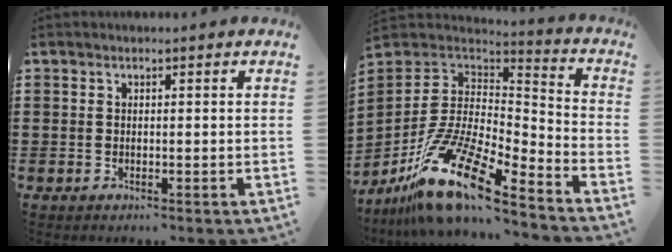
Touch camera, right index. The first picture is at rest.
{"total": 15.2, "force": [-10.0, 4.7, 10.5], "torque": [-0.221, 0.018, -0.187]}